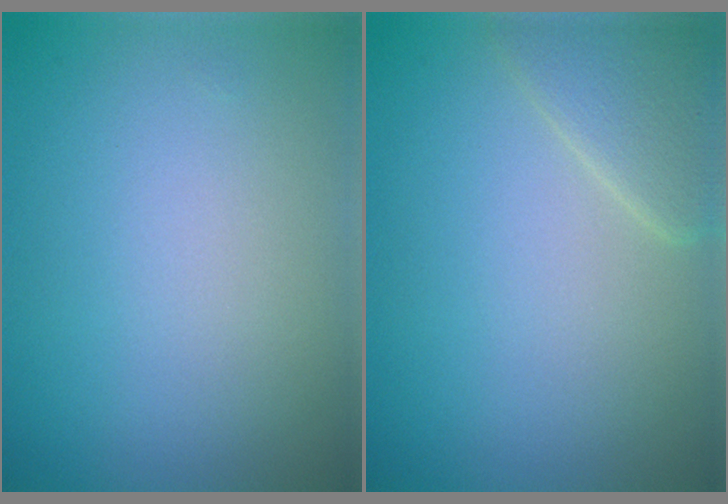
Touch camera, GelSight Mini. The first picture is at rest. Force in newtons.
{"total": 2.7, "press": 2.6, "slide": 0.2}